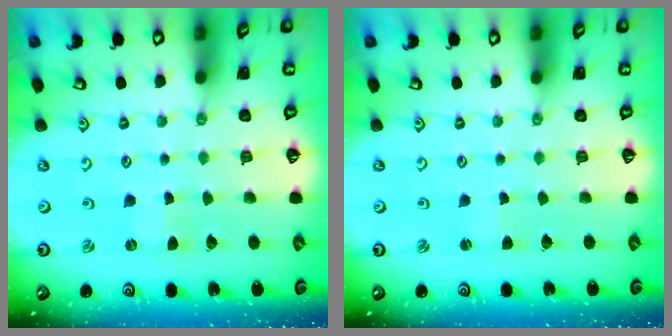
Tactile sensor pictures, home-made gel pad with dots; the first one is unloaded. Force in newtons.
{"total": 1.4, "press": 1.4, "slide": 0.3}